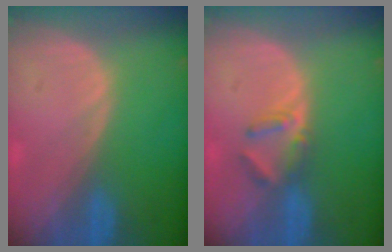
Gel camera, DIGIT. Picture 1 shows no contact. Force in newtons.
{"total": 3.5, "press": 3.4, "slide": 1.1}